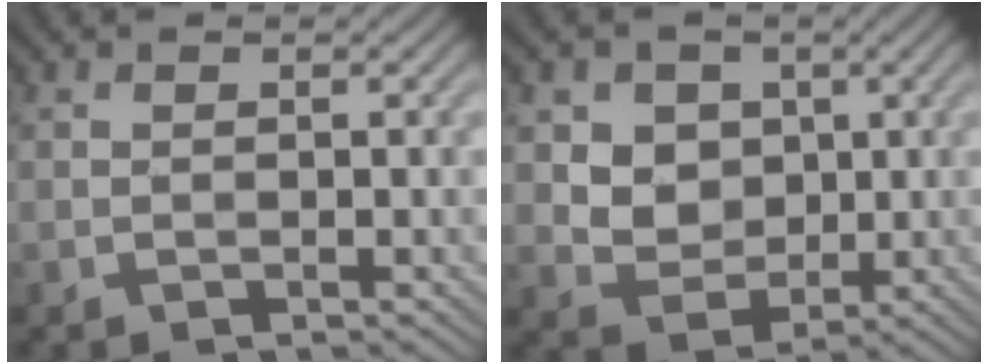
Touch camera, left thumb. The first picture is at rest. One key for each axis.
{"total": 5.7, "fx": 1.9, "fy": 4.9, "fz": 2.3, "tx": -0.081, "ty": -0.016, "tz": 0.049}